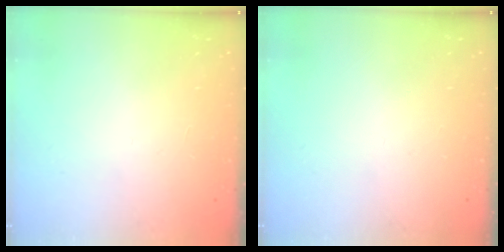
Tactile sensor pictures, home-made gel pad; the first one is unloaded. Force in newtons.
{"total": 0.0}